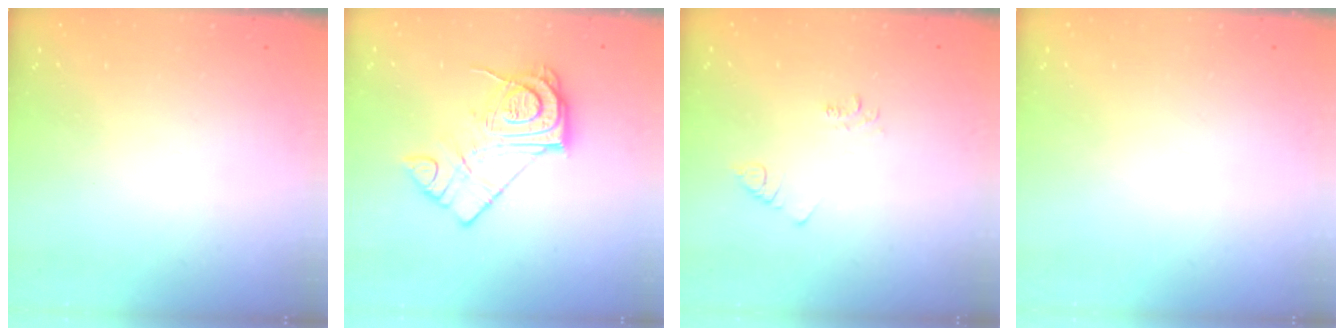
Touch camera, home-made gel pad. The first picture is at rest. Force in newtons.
{"total": 14.3, "press": 14.3, "slide": 0.7}
{"total": 3.3, "press": 3.3, "slide": 0.4}
{"total": 0.0}